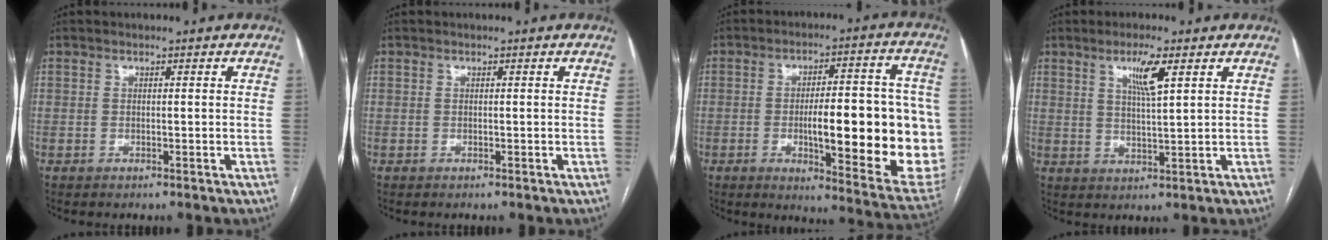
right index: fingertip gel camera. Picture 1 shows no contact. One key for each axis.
{"total": 0.0}
{"total": 22.2, "fx": -2.6, "fy": 4.7, "fz": 21.5, "tx": -0.224, "ty": 0.016, "tz": -0.015}
{"total": 5.3, "fx": 2.6, "fy": 0.2, "fz": 4.6, "tx": -0.083, "ty": -0.002, "tz": 0.046}